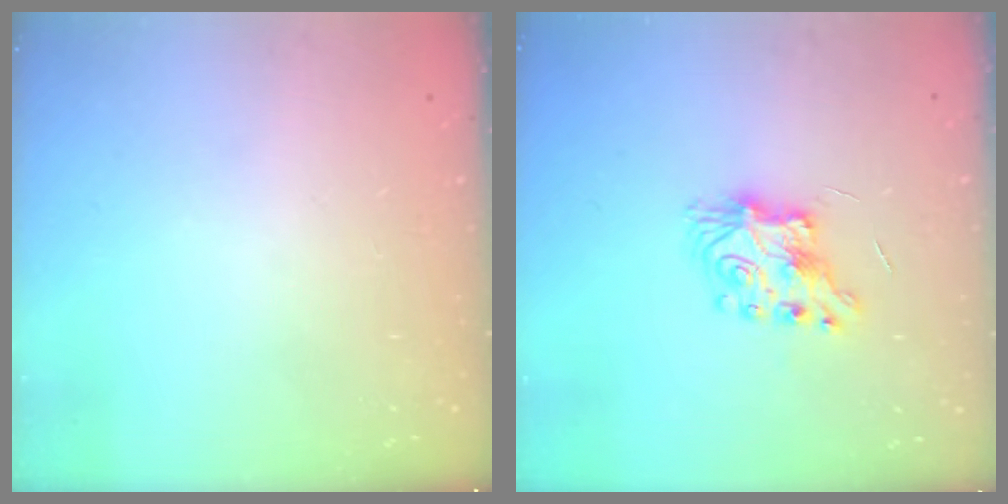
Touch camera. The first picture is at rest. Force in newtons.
{"total": 7.9, "press": 7.9, "slide": 0.3}